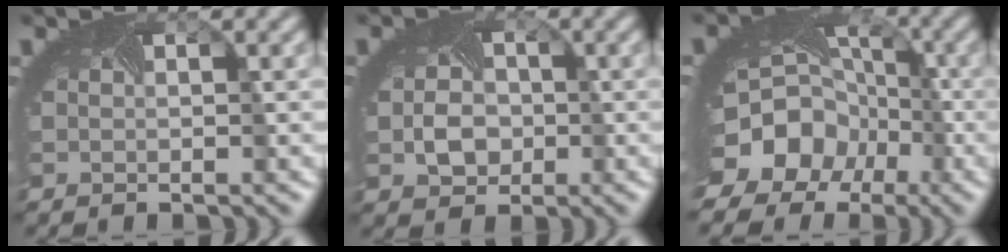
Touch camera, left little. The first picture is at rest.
{"total": 3.5, "force": [-0.7, 2.9, 1.9], "torque": [-0.032, -0.006, -0.008]}
{"total": 12.7, "force": [-5.5, 10.4, 4.9], "torque": [-0.091, -0.035, -0.102]}